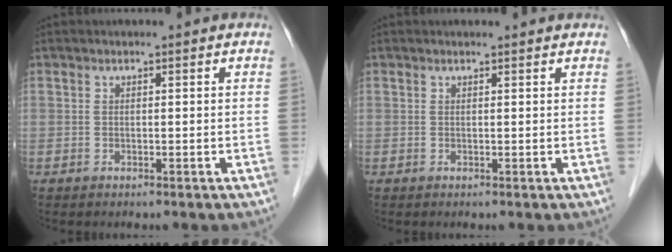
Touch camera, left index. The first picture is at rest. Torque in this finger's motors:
{"motor_torque": [0.37, -0.34, 0.02, 0.00]}